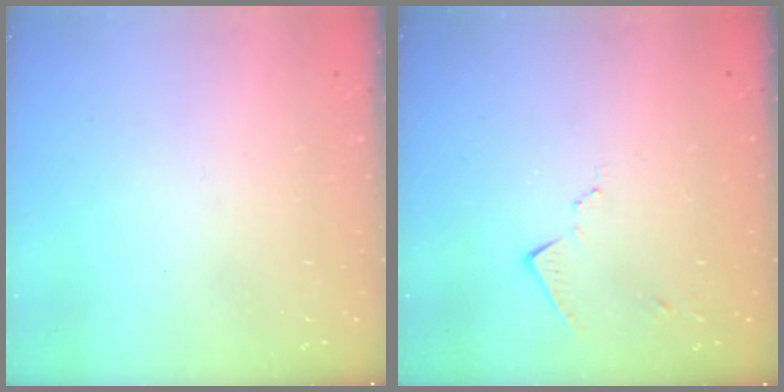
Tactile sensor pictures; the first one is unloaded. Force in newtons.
{"total": 7.0, "press": 7.0, "slide": 0.7}